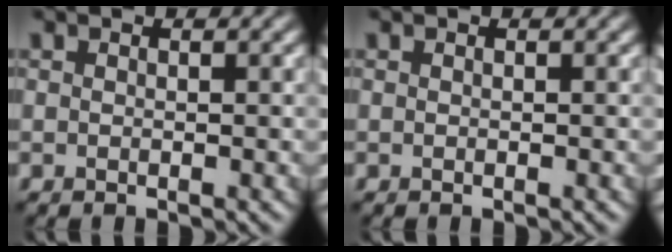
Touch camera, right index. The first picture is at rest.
{"total": 0.0}